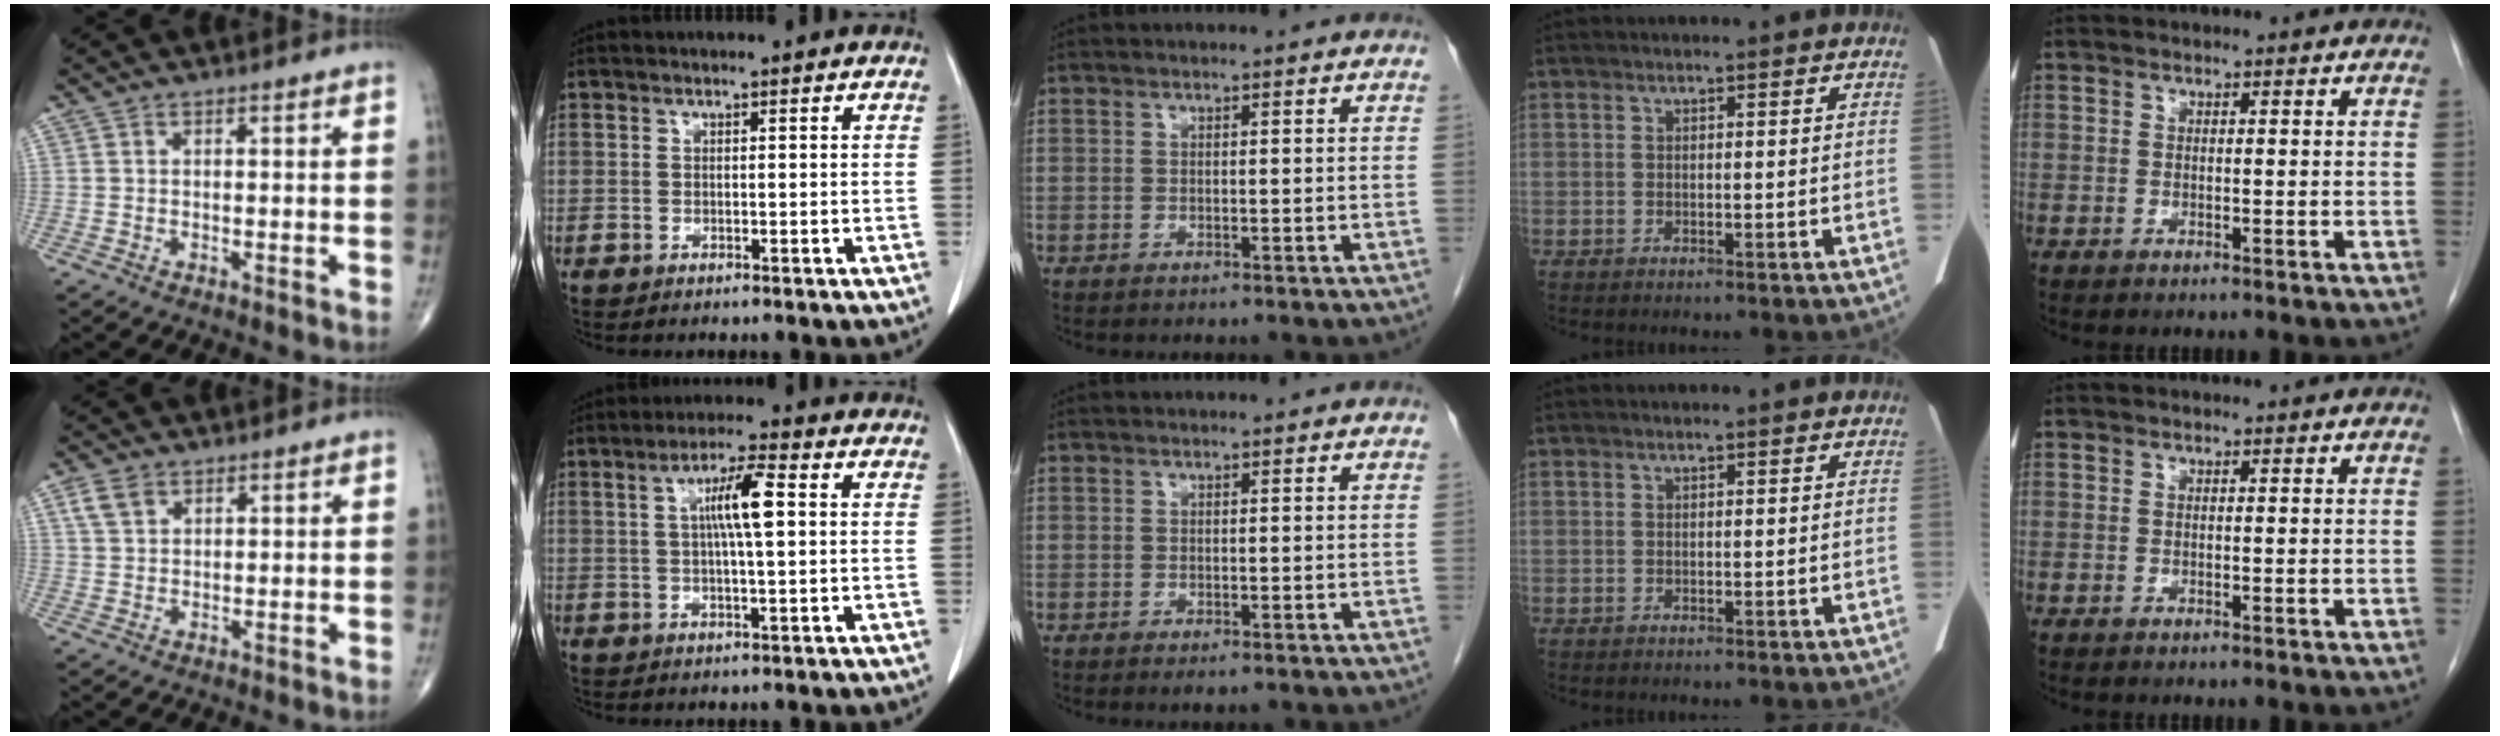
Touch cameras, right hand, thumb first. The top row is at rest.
{"thumb": {"total": 3.9, "force": [2.1, 2.6, 2.1], "torque": [-0.038, 0.001, 0.045]}, "index": {"total": 6.8, "force": [1.2, 0.5, 6.6], "torque": [-0.120, 0.008, 0.018]}, "middle": {"total": 1.0, "force": [-0.6, 0.3, 0.7], "torque": [-0.011, -0.004, -0.004]}}